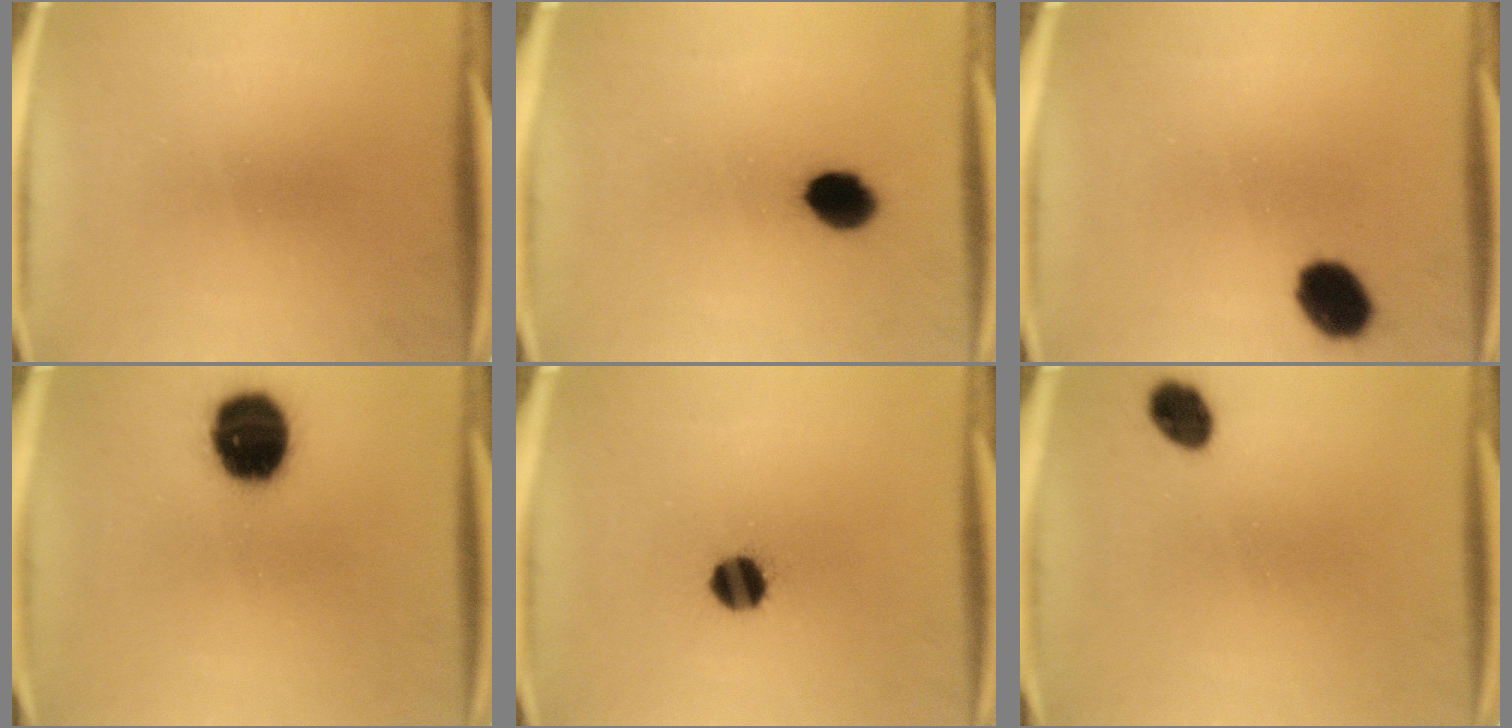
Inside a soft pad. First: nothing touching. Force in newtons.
{"total": 7.3}
{"total": 8.6}
{"total": 16.3}
{"total": 6.9}
{"total": 5.3}